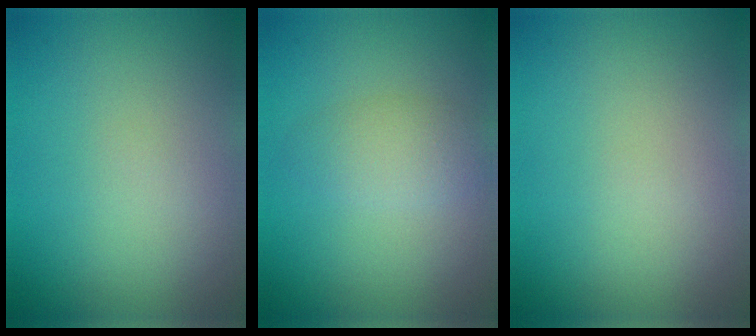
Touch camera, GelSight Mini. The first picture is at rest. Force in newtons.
{"total": 2.4, "press": 2.4, "slide": 0.0}
{"total": 0.0}